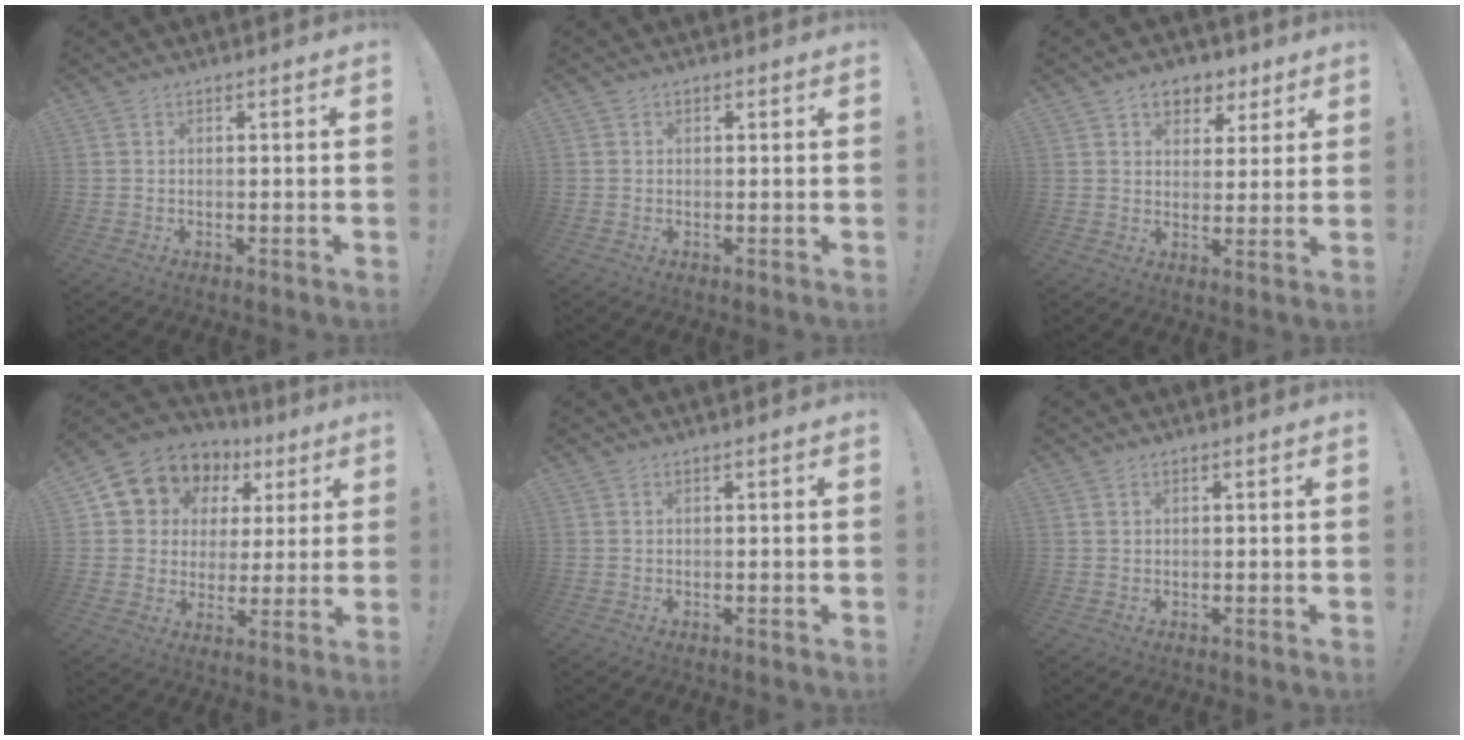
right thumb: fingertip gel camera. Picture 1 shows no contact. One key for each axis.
{"total": 0.6, "fx": 0.2, "fy": 0.5, "fz": 0.0, "tx": 0.002, "ty": 0.000, "tz": 0.003}
{"total": 7.7, "fx": 4.3, "fy": 5.7, "fz": 2.8, "tx": -0.033, "ty": -0.020, "tz": 0.081}
{"total": 9.8, "fx": 5.0, "fy": 8.1, "fz": 2.4, "tx": -0.041, "ty": -0.039, "tz": 0.102}
{"total": 0.0}
{"total": 0.5, "fx": 0.3, "fy": 0.4, "fz": 0.1, "tx": -0.006, "ty": 0.004, "tz": 0.006}